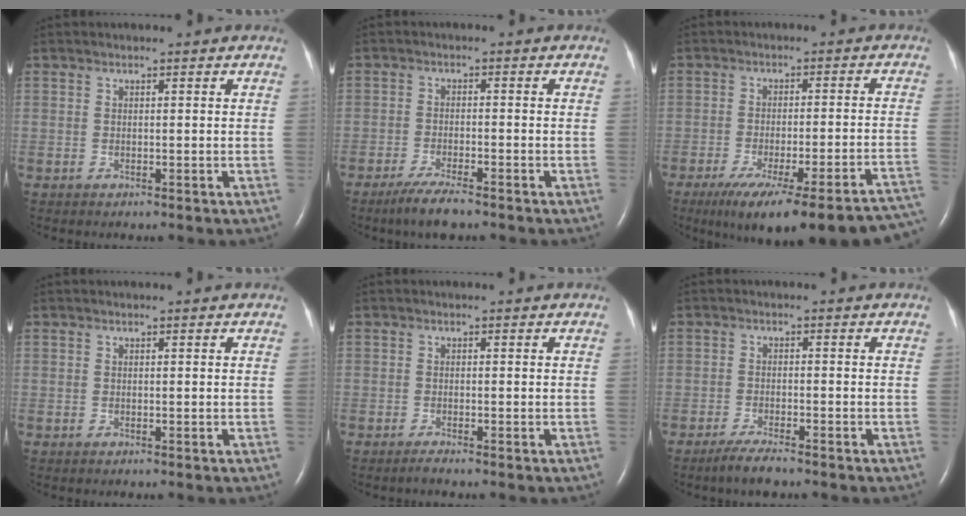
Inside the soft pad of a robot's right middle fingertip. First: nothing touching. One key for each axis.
{"total": 5.0, "fx": -3.8, "fy": 0.6, "fz": 3.2, "tx": -0.070, "ty": -0.013, "tz": -0.068}
{"total": 24.8, "fx": -20.4, "fy": 2.7, "fz": 13.9, "tx": -0.130, "ty": -0.020, "tz": -0.260}
{"total": 0.0}
{"total": 1.0, "fx": -0.8, "fy": -0.2, "fz": 0.5, "tx": -0.014, "ty": -0.002, "tz": -0.016}
{"total": 3.7, "fx": -3.0, "fy": 0.4, "fz": 2.2, "tx": -0.051, "ty": -0.008, "tz": -0.056}